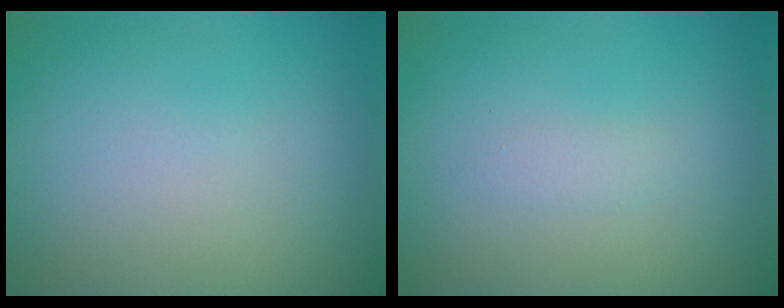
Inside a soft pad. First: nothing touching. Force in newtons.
{"total": 0.9, "press": 0.9, "slide": 0.0}